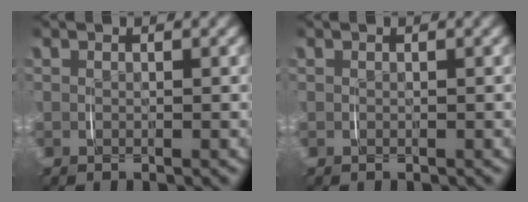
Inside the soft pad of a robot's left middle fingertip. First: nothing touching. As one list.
[{"total": 0.0}]